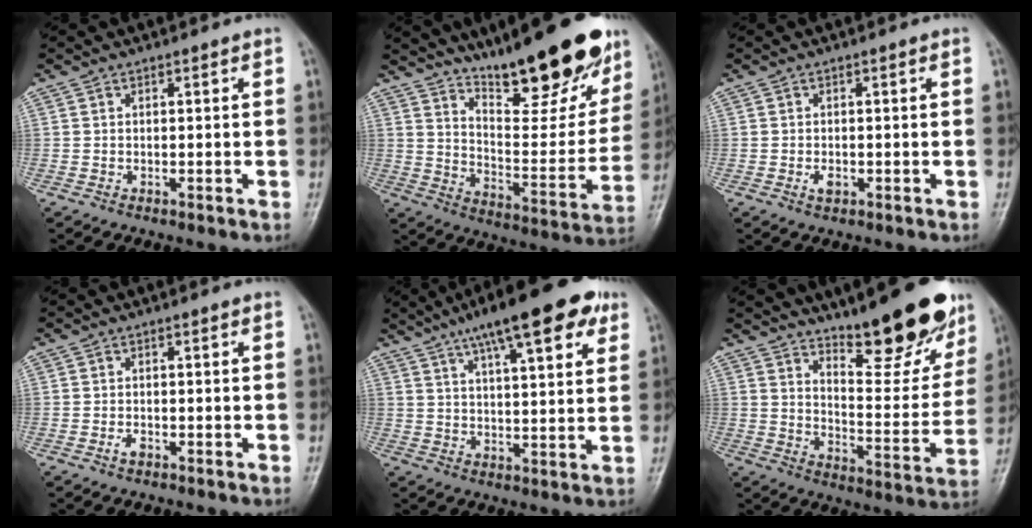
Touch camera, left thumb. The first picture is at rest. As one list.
[{"total": 23.4, "force": [16.8, 6.7, 14.8], "torque": [-0.170, -0.094, 0.261]}, {"total": 1.5, "force": [-0.4, 0.9, 1.2], "torque": [-0.021, -0.001, -0.008]}, {"total": 1.2, "force": [-0.6, 0.7, 0.8], "torque": [-0.016, 0.004, -0.012]}, {"total": 17.9, "force": [10.5, 5.2, 13.5], "torque": [-0.182, -0.010, 0.157]}, {"total": 19.5, "force": [14.2, 5.8, 12.1], "torque": [-0.122, -0.096, 0.212]}]